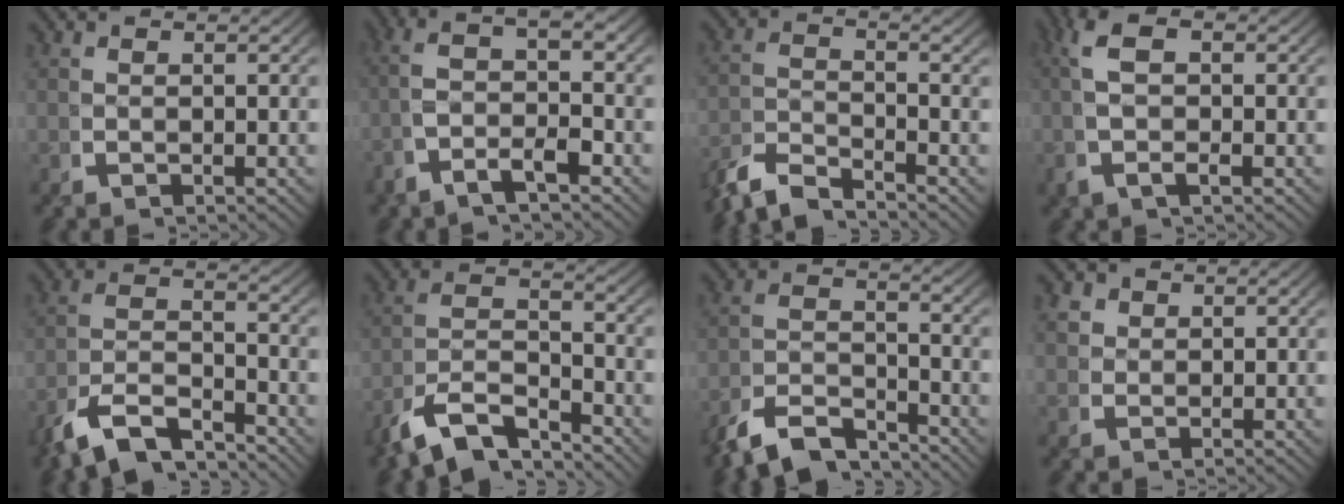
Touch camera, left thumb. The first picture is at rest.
{"total": 5.2, "force": [-0.4, 2.2, 4.7], "torque": [-0.098, 0.000, -0.013]}
{"total": 4.8, "force": [-4.2, 1.2, 2.0], "torque": [-0.040, -0.012, -0.080]}
{"total": 4.0, "force": [0.8, 1.8, 3.5], "torque": [-0.087, 0.002, 0.010]}
{"total": 7.7, "force": [-4.3, 4.2, 4.9], "torque": [-0.105, -0.031, -0.067]}
{"total": 8.9, "force": [-4.6, 5.2, 5.5], "torque": [-0.116, -0.037, -0.072]}
{"total": 6.5, "force": [-5.1, 2.6, 3.2], "torque": [-0.053, -0.021, -0.087]}
{"total": 2.4, "force": [1.4, 1.7, 0.8], "torque": [-0.018, -0.005, 0.031]}